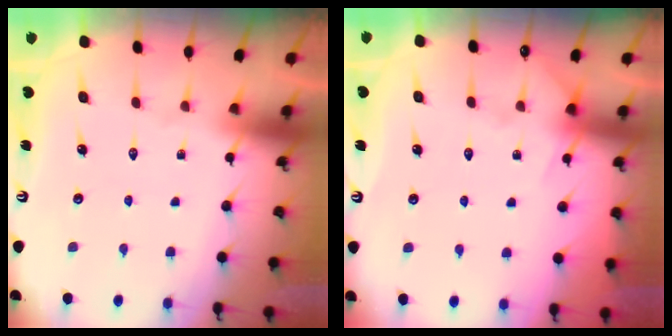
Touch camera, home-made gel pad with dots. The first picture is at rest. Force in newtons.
{"total": 5.5, "press": 5.5, "slide": 0.7}